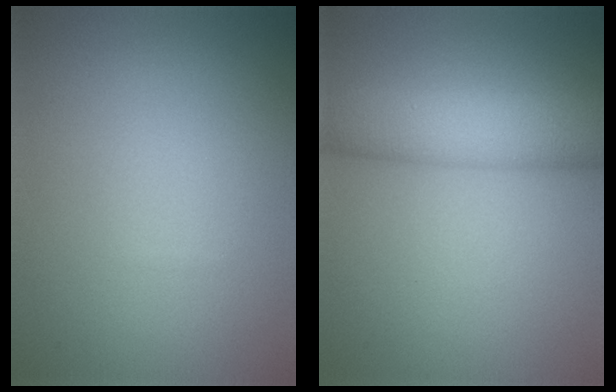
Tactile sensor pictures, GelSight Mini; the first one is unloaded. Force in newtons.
{"total": 6.0, "press": 5.9, "slide": 0.1}